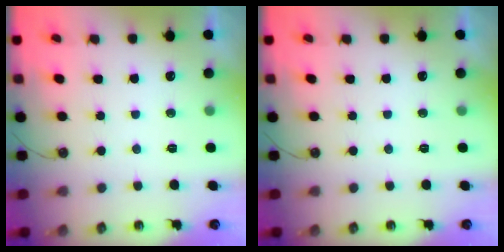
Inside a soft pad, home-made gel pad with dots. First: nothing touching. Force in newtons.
{"total": 0.0}